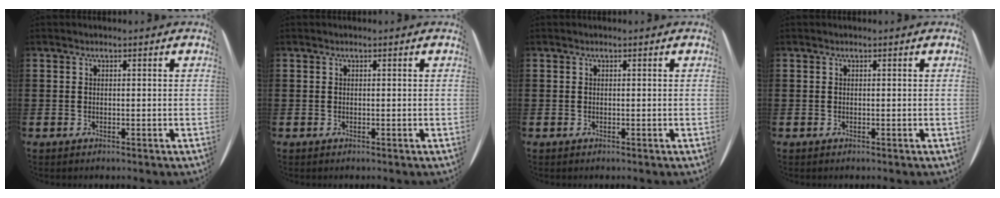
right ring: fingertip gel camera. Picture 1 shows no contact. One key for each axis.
{"total": 0.0}
{"total": 0.0}
{"total": 0.0}